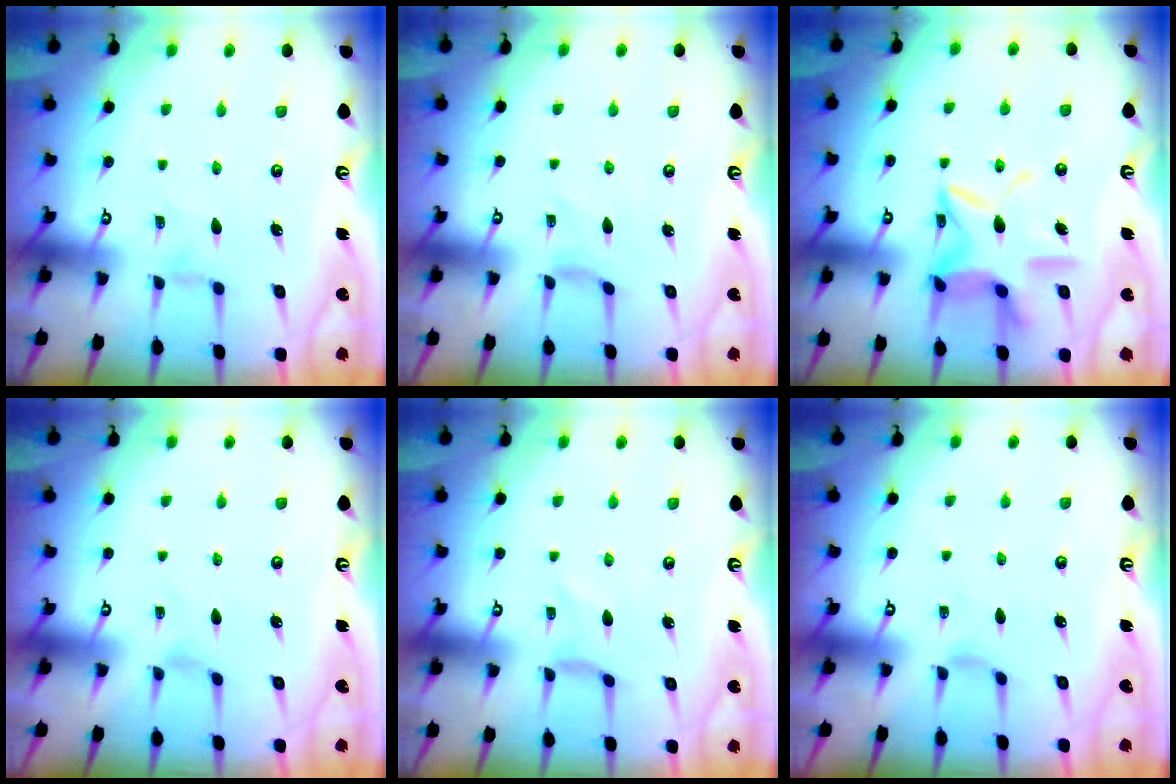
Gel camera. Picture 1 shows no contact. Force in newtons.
{"total": 1.6, "press": 1.6, "slide": 0.3}
{"total": 15.5, "press": 15.4, "slide": 1.4}
{"total": 0.0}
{"total": 0.0}
{"total": 1.7, "press": 1.6, "slide": 0.4}